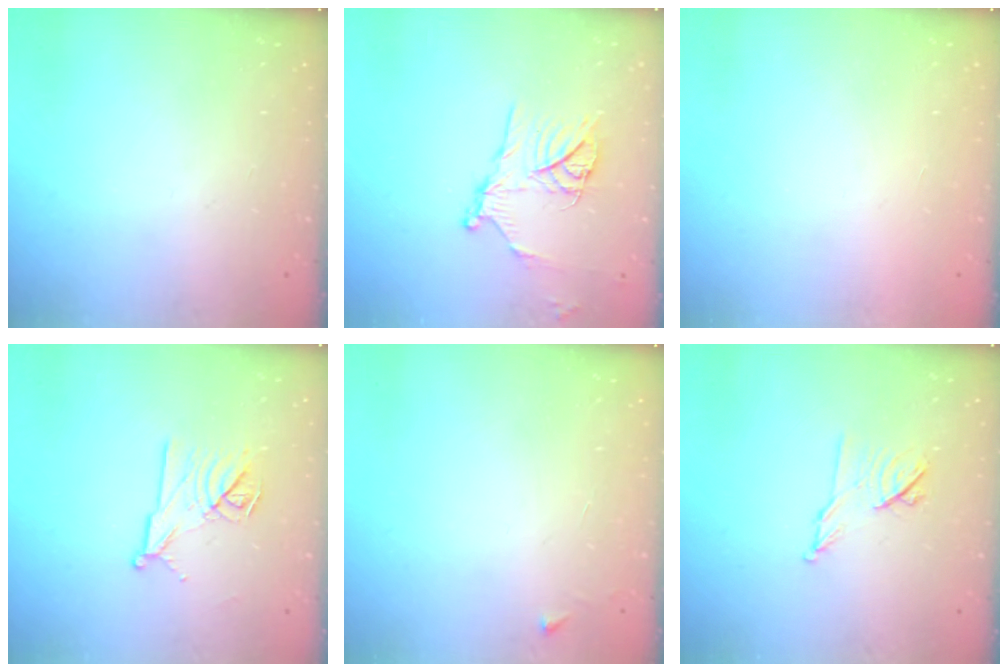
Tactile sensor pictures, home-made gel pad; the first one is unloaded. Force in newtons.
{"total": 13.6, "press": 13.5, "slide": 1.3}
{"total": 1.6, "press": 1.6, "slide": 0.1}
{"total": 11.3, "press": 11.3, "slide": 0.4}
{"total": 2.6, "press": 2.6, "slide": 0.3}
{"total": 8.1, "press": 8.0, "slide": 1.3}